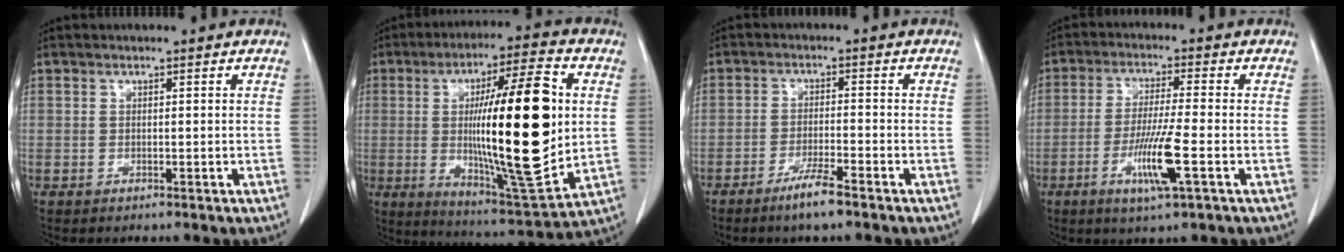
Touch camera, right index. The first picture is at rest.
{"total": 22.8, "force": [1.7, 3.1, 22.6], "torque": [-0.368, -0.005, 0.026]}
{"total": 4.6, "force": [-3.3, 0.0, 3.2], "torque": [-0.062, -0.007, -0.063]}
{"total": 8.4, "force": [-3.0, -0.2, 7.9], "torque": [-0.152, -0.016, -0.056]}